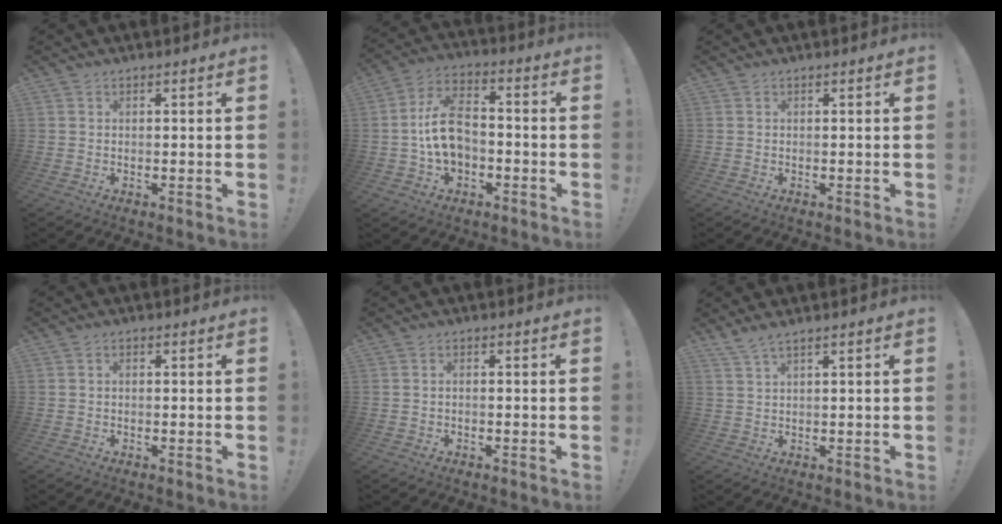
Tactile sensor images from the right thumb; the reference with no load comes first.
{"total": 12.4, "force": [-1.8, 8.5, 8.8], "torque": [-0.170, 0.020, -0.033]}
{"total": 0.0}
{"total": 0.7, "force": [-0.4, 0.5, 0.4], "torque": [-0.015, 0.004, -0.006]}
{"total": 0.9, "force": [-0.7, 0.3, 0.4], "torque": [-0.012, 0.004, -0.012]}
{"total": 2.9, "force": [2.2, 0.0, 1.9], "torque": [-0.045, -0.007, 0.040]}